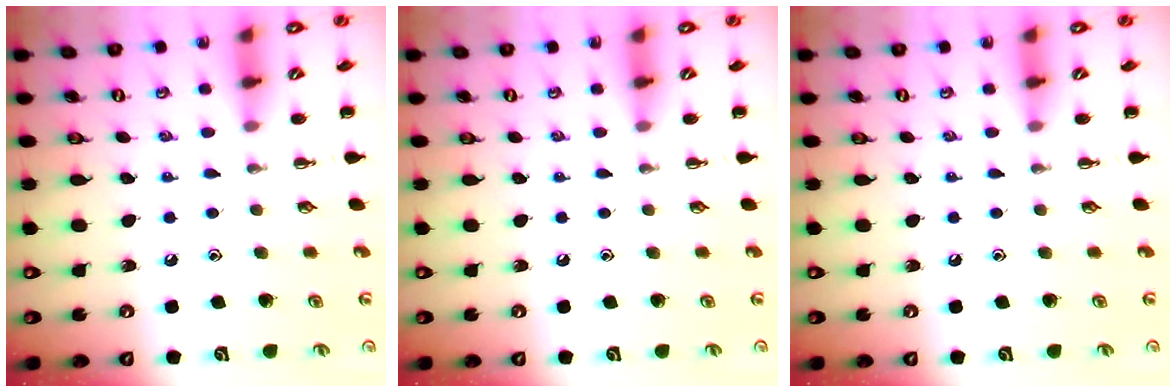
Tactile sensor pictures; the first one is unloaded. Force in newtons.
{"total": 0.0}
{"total": 0.0}